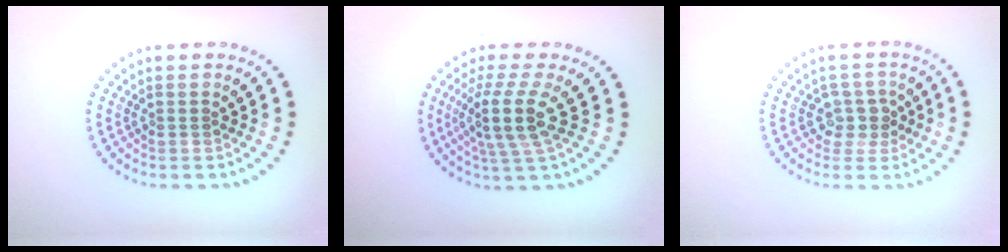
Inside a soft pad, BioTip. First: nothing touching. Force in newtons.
{"total": 4.4, "press": 3.5, "slide": 2.7}
{"total": 2.2, "press": 1.8, "slide": 1.2}